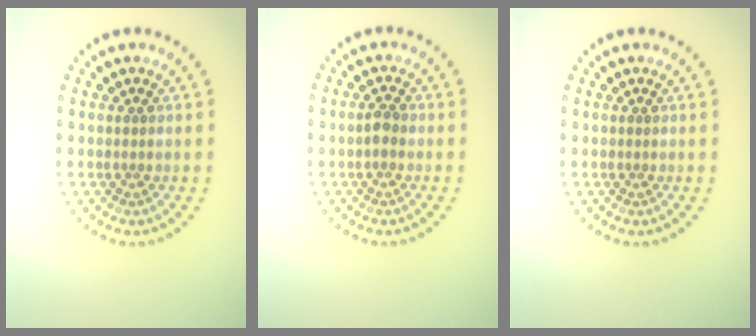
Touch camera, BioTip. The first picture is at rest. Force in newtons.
{"total": 1.3, "press": 1.3, "slide": 0.2}
{"total": 0.0}